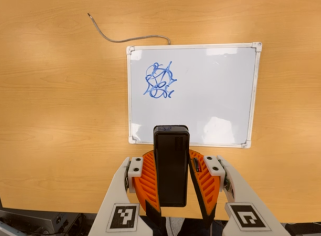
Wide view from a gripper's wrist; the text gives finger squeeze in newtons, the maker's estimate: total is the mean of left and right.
{"total": 7.4, "left": 6.2, "right": 8.7}